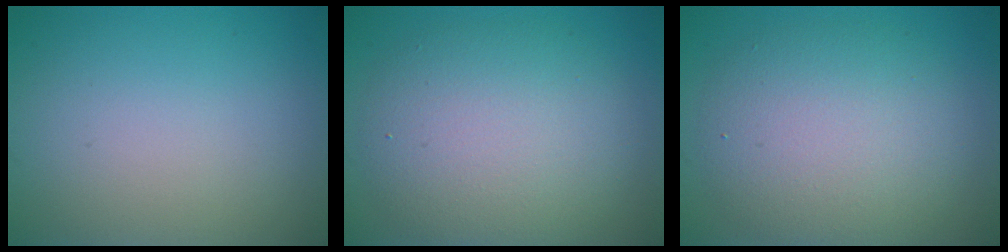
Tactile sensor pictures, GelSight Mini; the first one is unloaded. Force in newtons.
{"total": 7.1, "press": 7.1, "slide": 0.5}
{"total": 6.5, "press": 6.5, "slide": 0.5}